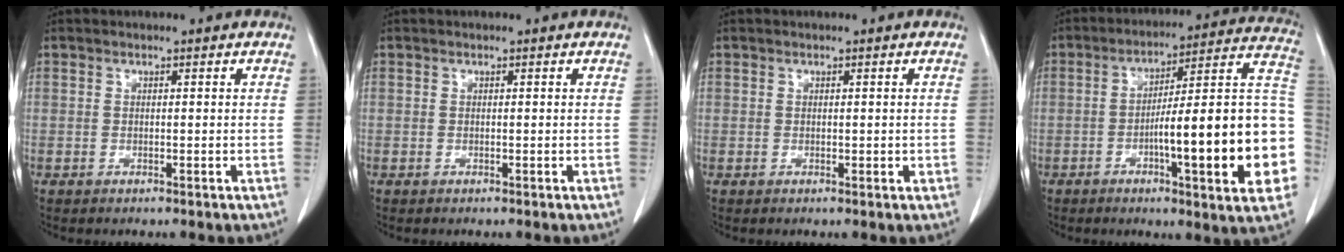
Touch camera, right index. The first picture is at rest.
{"total": 0.0}
{"total": 0.9, "force": [0.0, 0.6, 0.7], "torque": [-0.009, -0.001, 0.003]}
{"total": 23.3, "force": [-5.0, 2.5, 22.6], "torque": [-0.225, 0.023, -0.066]}